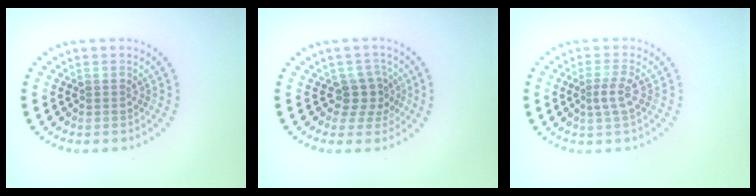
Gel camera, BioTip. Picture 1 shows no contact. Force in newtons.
{"total": 2.5, "press": 1.9, "slide": 1.7}
{"total": 2.0, "press": 1.5, "slide": 1.3}